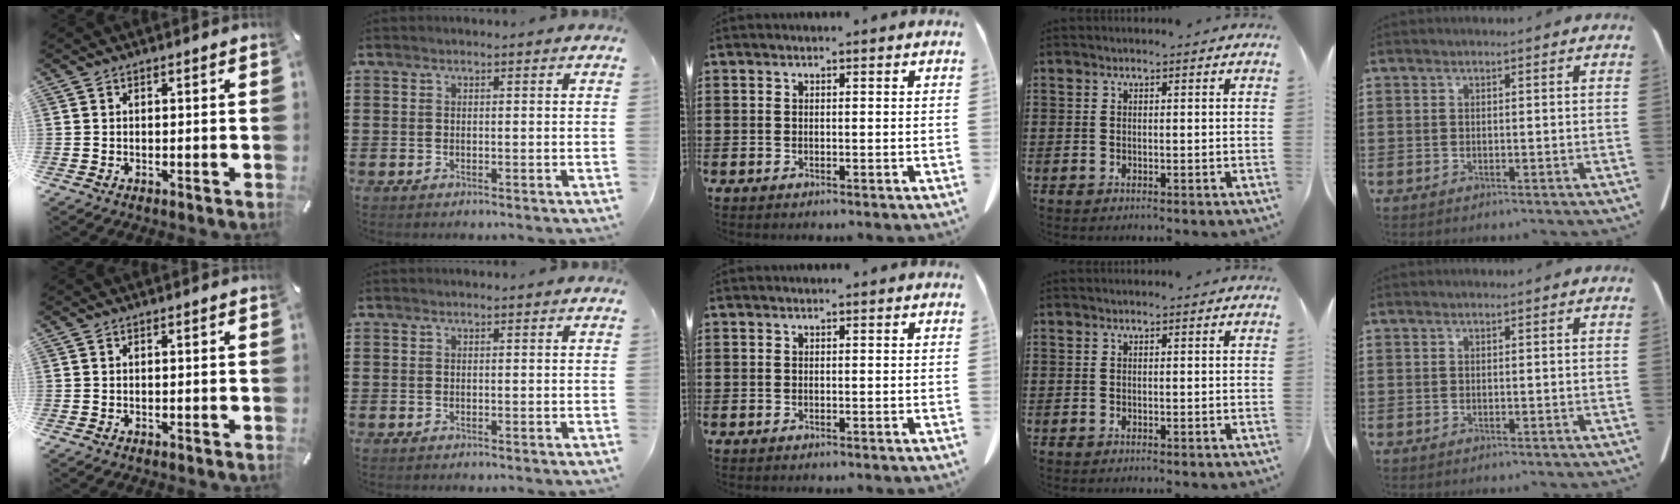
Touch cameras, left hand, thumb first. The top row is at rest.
{}